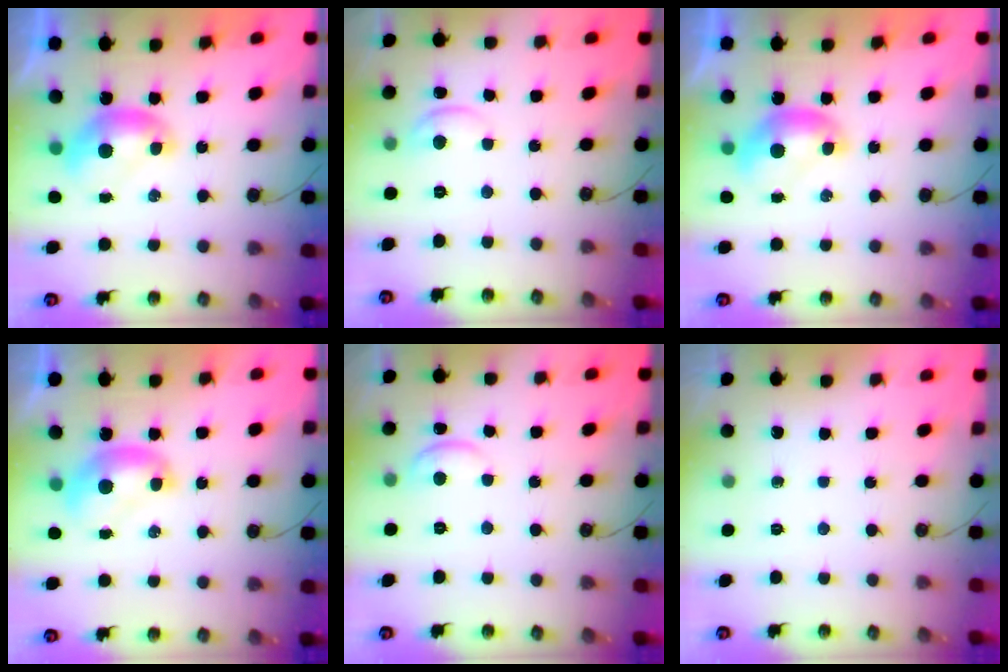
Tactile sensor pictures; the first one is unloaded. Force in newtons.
{"total": 0.9, "press": 0.8, "slide": 0.3}
{"total": 0.0}
{"total": 1.4, "press": 1.4, "slide": 0.3}
{"total": 0.6, "press": 0.3, "slide": 0.5}
{"total": 0.0}